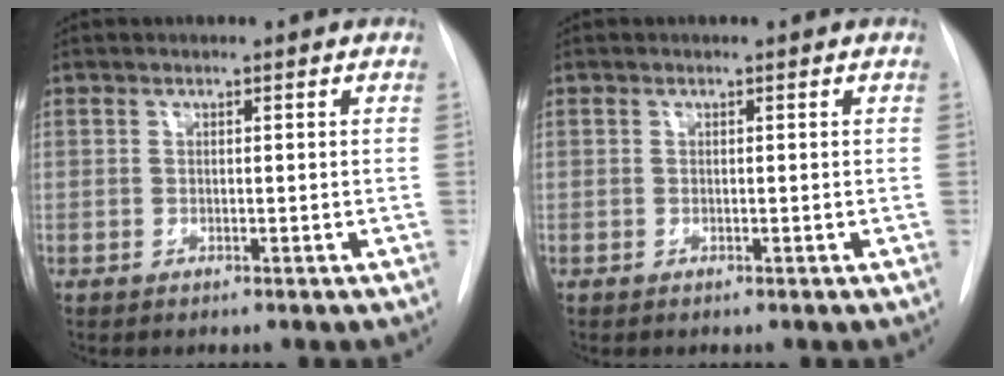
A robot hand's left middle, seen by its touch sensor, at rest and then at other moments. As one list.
[{"total": 0.0}]